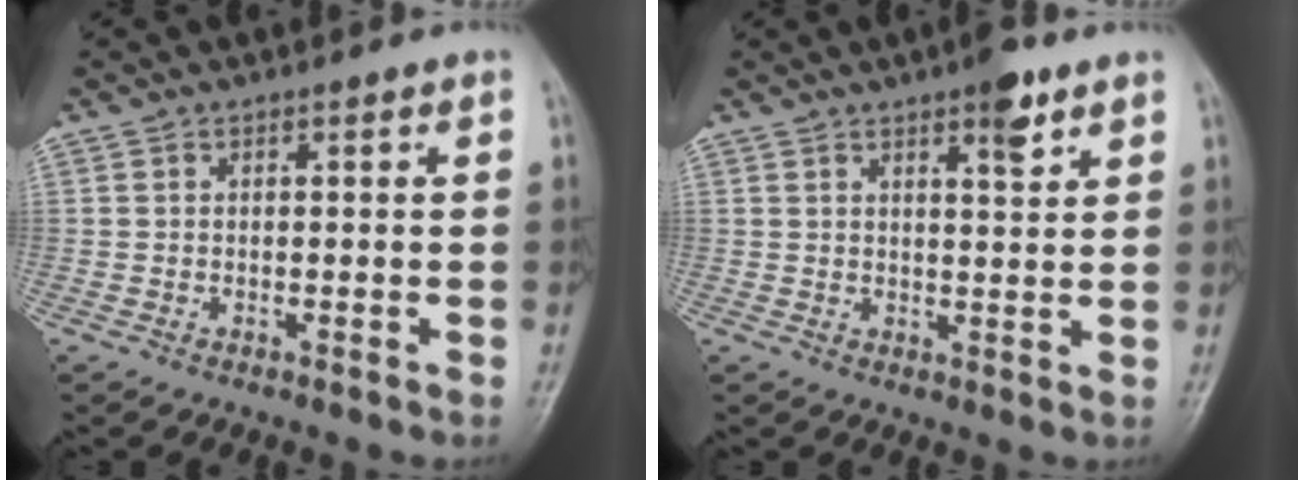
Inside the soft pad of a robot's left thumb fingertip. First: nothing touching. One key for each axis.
{"total": 5.4, "fx": 3.4, "fy": 1.5, "fz": 4.0, "tx": -0.048, "ty": -0.018, "tz": 0.046}